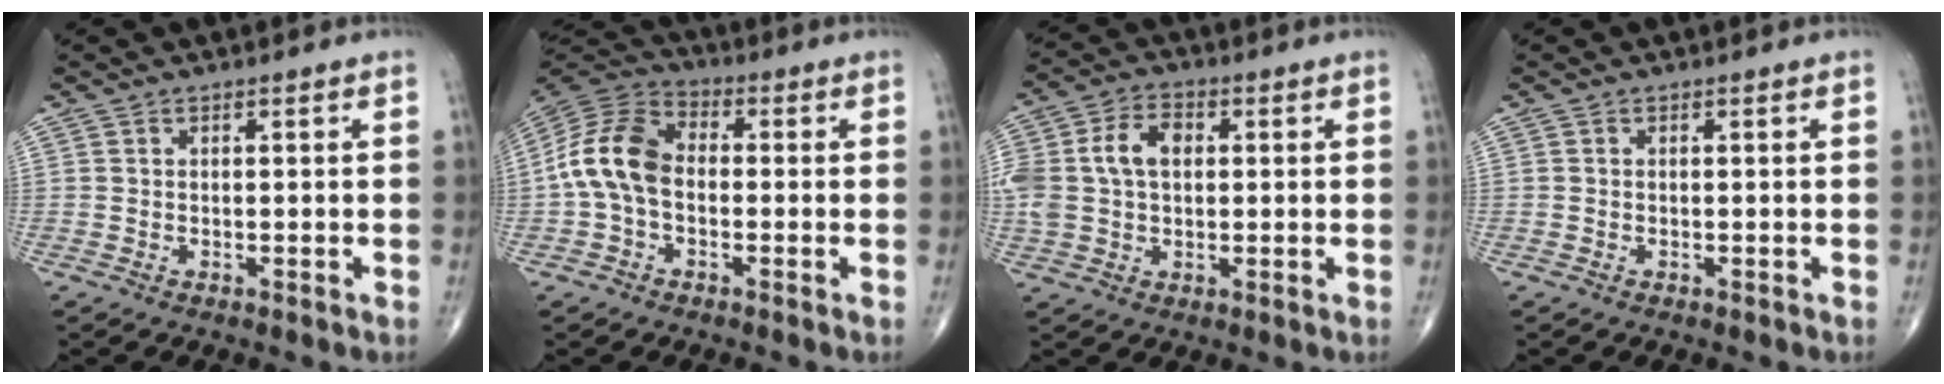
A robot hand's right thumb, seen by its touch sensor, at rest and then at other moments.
{"total": 11.8, "force": [-1.1, 7.8, 8.8], "torque": [-0.171, 0.034, -0.035]}
{"total": 11.5, "force": [1.5, 7.9, 8.3], "torque": [-0.176, 0.022, 0.028]}
{"total": 0.0}